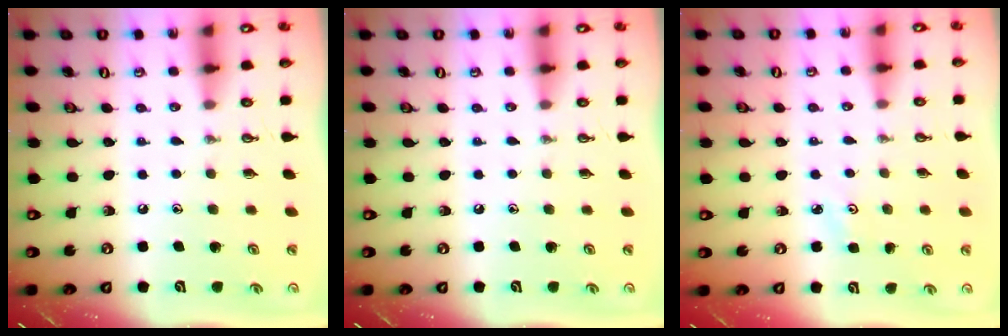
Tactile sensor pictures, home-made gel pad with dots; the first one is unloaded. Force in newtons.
{"total": 0.0}
{"total": 2.2, "press": 2.1, "slide": 0.3}